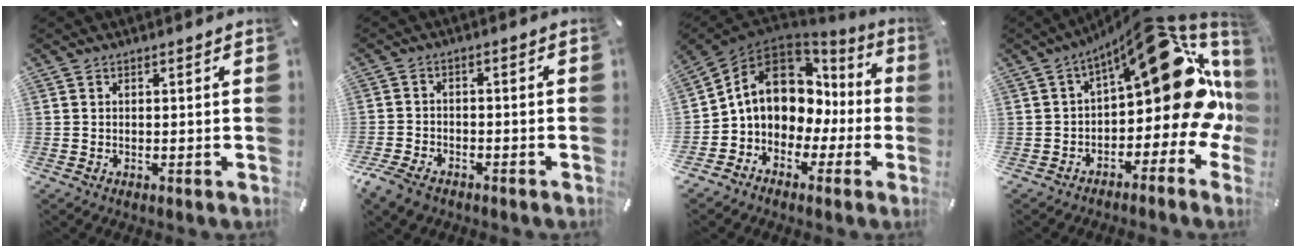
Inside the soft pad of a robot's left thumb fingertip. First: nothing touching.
{"total": 5.0, "force": [-3.6, 2.9, 2.0], "torque": [-0.055, 0.013, -0.071]}
{"total": 12.2, "force": [1.6, 10.3, 6.4], "torque": [-0.122, -0.011, 0.034]}
{"total": 24.4, "force": [7.6, 10.8, 20.5], "torque": [-0.271, -0.073, 0.128]}